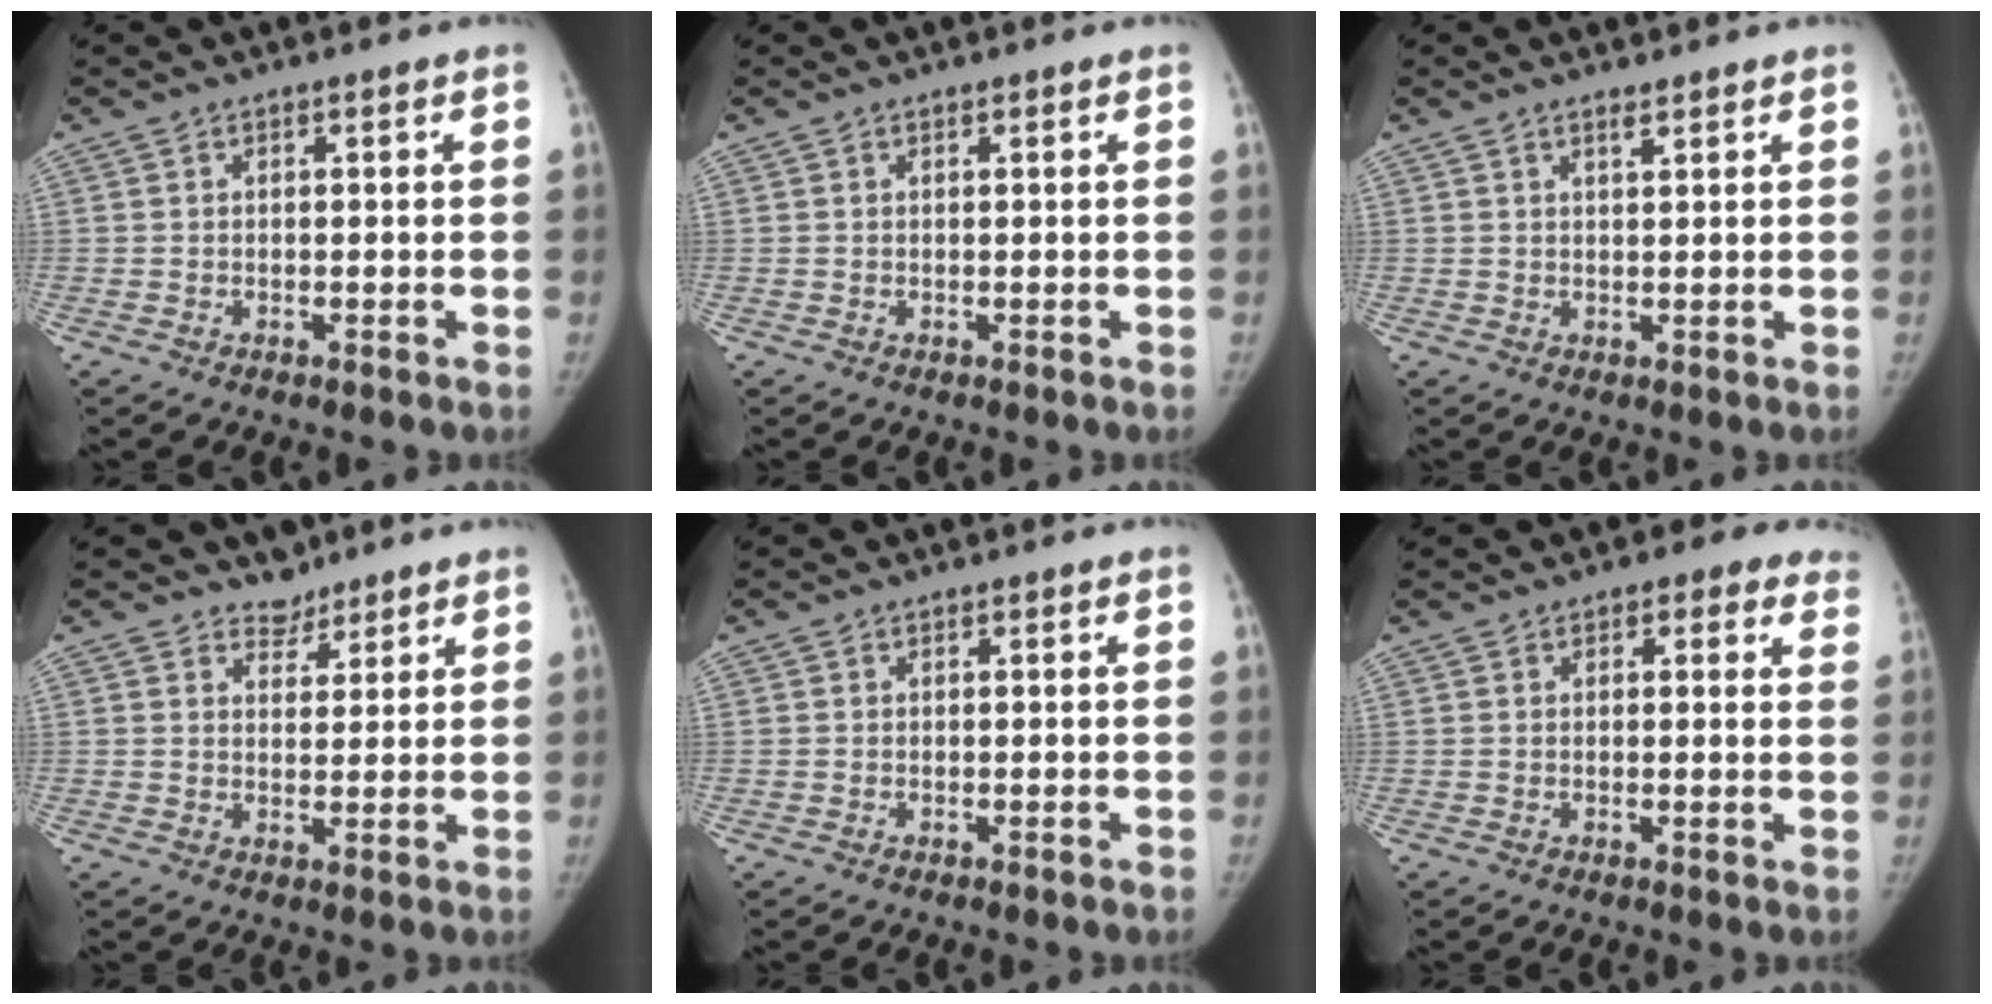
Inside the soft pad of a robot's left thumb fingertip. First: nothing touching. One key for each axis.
{"total": 0.0}
{"total": 1.5, "fx": 1.2, "fy": 0.4, "fz": 0.8, "tx": -0.010, "ty": -0.008, "tz": 0.021}
{"total": 3.4, "fx": 2.8, "fy": 1.9, "fz": -0.1, "tx": 0.027, "ty": -0.020, "tz": 0.041}
{"total": 0.0}
{"total": 7.0, "fx": 4.8, "fy": 3.8, "fz": 3.4, "tx": 0.009, "ty": -0.009, "tz": 0.041}